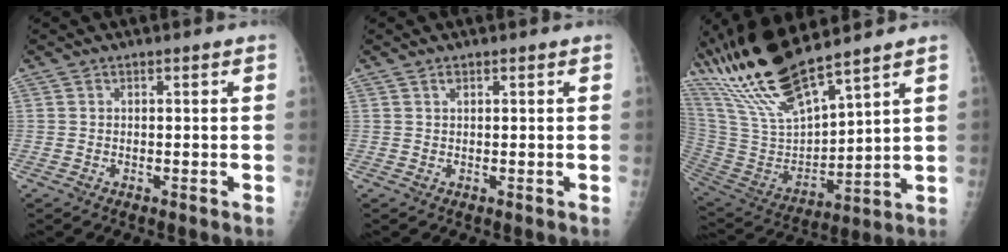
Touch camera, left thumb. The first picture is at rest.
{"total": 0.8, "force": [0.6, 0.4, 0.5], "torque": [-0.006, -0.002, 0.010]}
{"total": 20.1, "force": [16.0, 3.8, 11.6], "torque": [-0.211, -0.064, 0.324]}